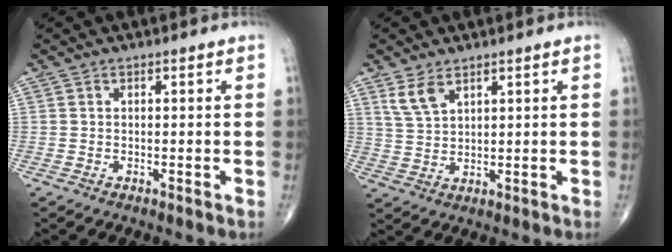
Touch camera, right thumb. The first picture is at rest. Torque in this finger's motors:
{"motor_torque": [-0.25, 0.28, 0.05, -0.05, 0.04]}